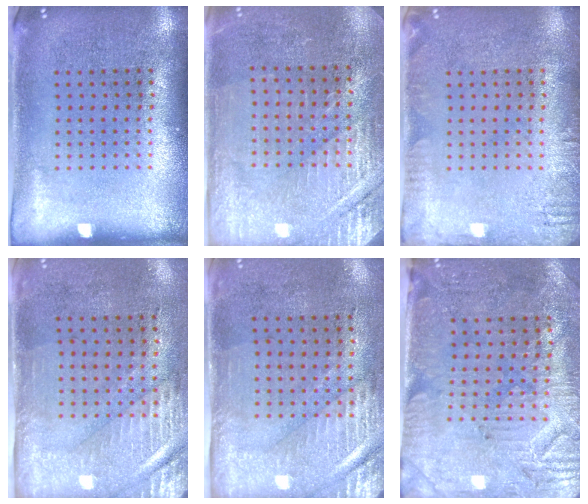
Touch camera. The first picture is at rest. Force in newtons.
{"total": 2.9, "press": 2.9, "slide": 0.2}
{"total": 1.7, "press": 1.7, "slide": 0.2}
{"total": 3.0, "press": 2.4, "slide": 1.6}
{"total": 3.0, "press": 2.4, "slide": 1.6}
{"total": 3.1, "press": 2.8, "slide": 1.4}